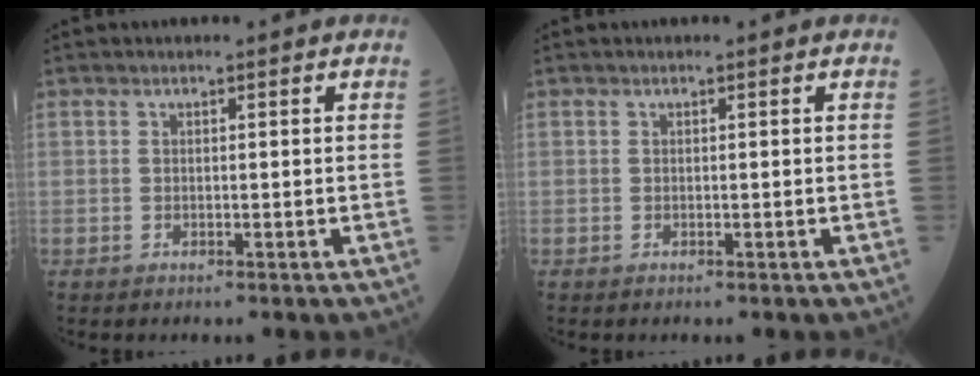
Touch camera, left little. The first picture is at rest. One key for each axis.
{"total": 0.0}